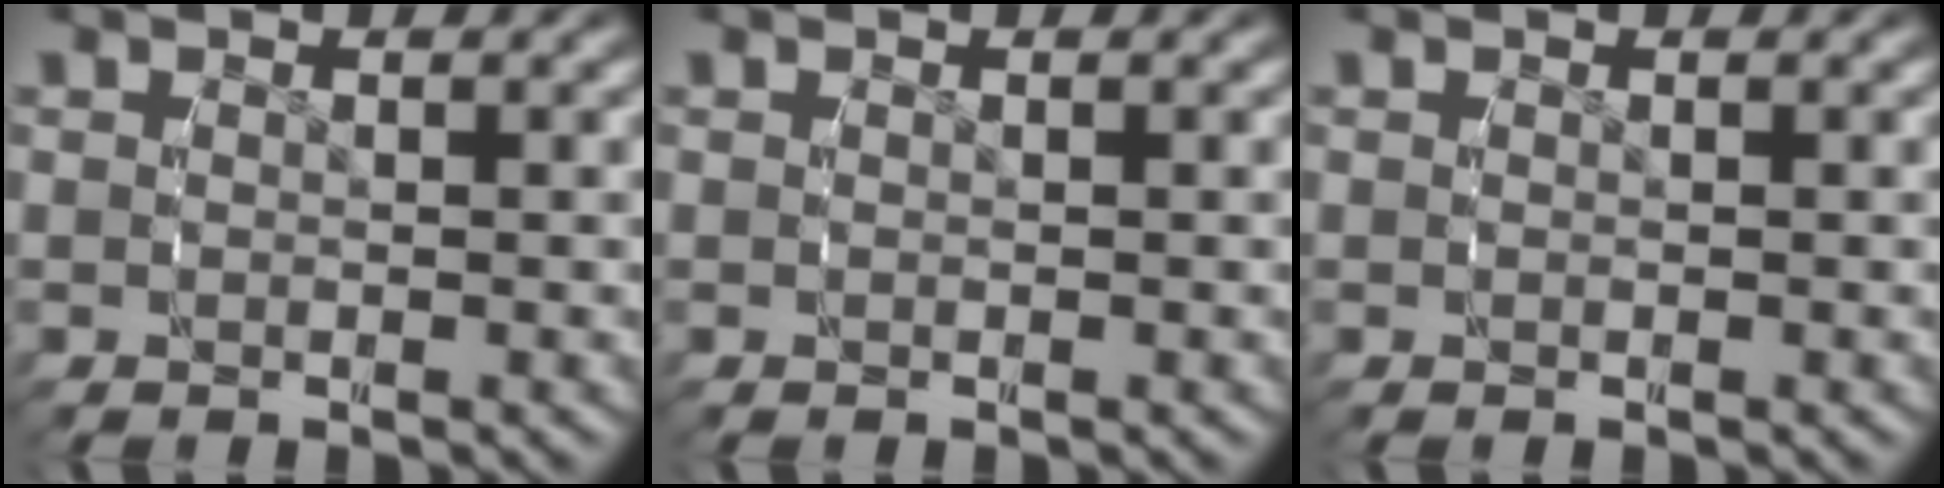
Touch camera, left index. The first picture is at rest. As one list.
[{"total": 0.0}, {"total": 0.0}]